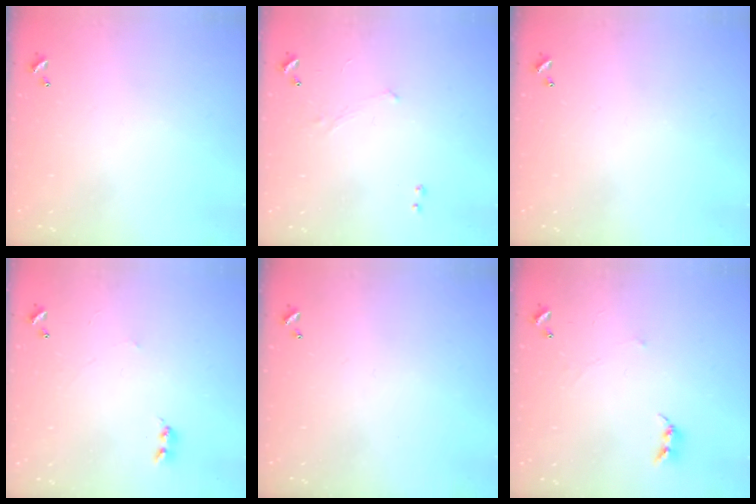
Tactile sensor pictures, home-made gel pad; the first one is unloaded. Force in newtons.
{"total": 1.2, "press": 1.1, "slide": 0.5}
{"total": 0.0}
{"total": 2.2, "press": 2.1, "slide": 0.5}
{"total": 0.0}
{"total": 2.4, "press": 2.4, "slide": 0.4}